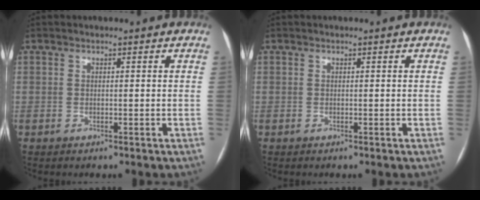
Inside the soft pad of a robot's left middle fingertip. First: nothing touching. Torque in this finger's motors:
{"motor_torque": [-0.01, 0.16, 0.04, 0.01]}